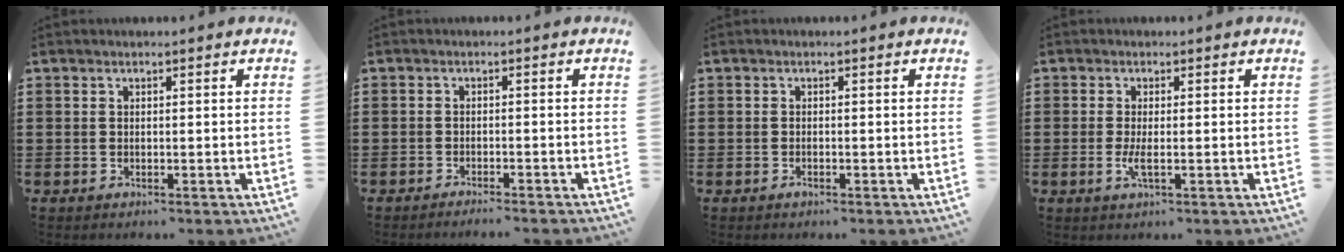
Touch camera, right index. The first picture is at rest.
{"total": 1.7, "force": [-1.7, -0.3, 0.1], "torque": [-0.005, 0.000, -0.035]}
{"total": 0.7, "force": [-0.5, 0.1, 0.6], "torque": [-0.015, -0.008, -0.007]}
{"total": 2.5, "force": [-0.5, 0.3, 2.4], "torque": [-0.059, -0.012, -0.011]}